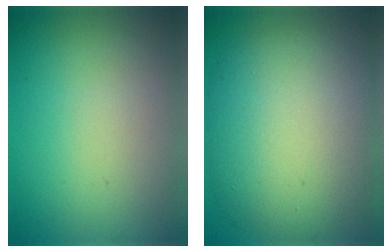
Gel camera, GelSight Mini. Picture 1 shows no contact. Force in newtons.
{"total": 10.6, "press": 10.6, "slide": 1.0}